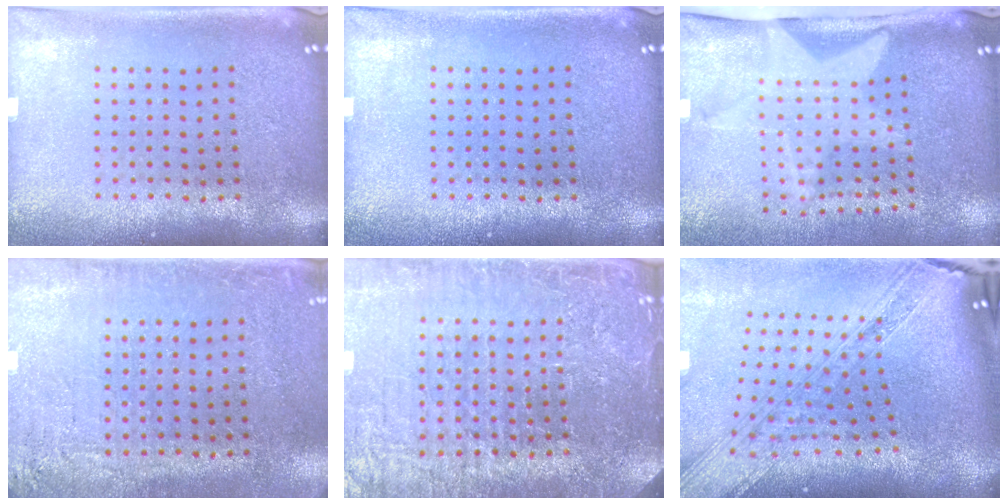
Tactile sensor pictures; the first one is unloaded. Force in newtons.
{"total": 0.0}
{"total": 2.0, "press": 1.5, "slide": 1.3}
{"total": 2.7, "press": 2.4, "slide": 1.2}
{"total": 5.1, "press": 4.7, "slide": 2.0}
{"total": 3.9, "press": 2.9, "slide": 2.6}